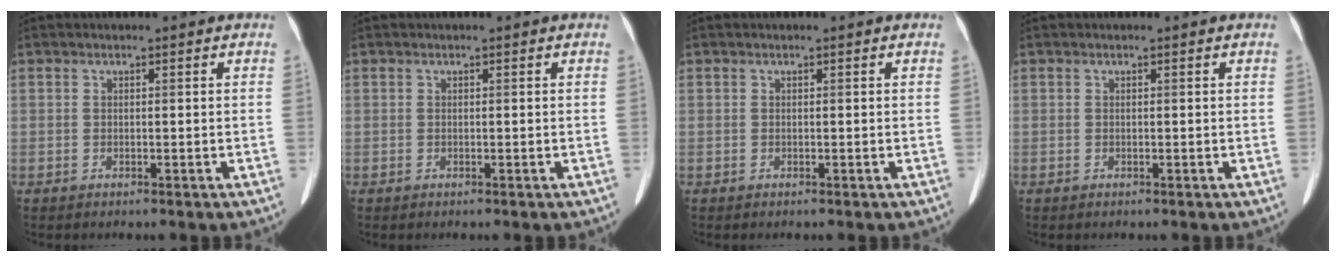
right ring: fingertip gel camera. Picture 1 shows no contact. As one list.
[{"total": 0.0}, {"total": 0.0}, {"total": 0.0}]